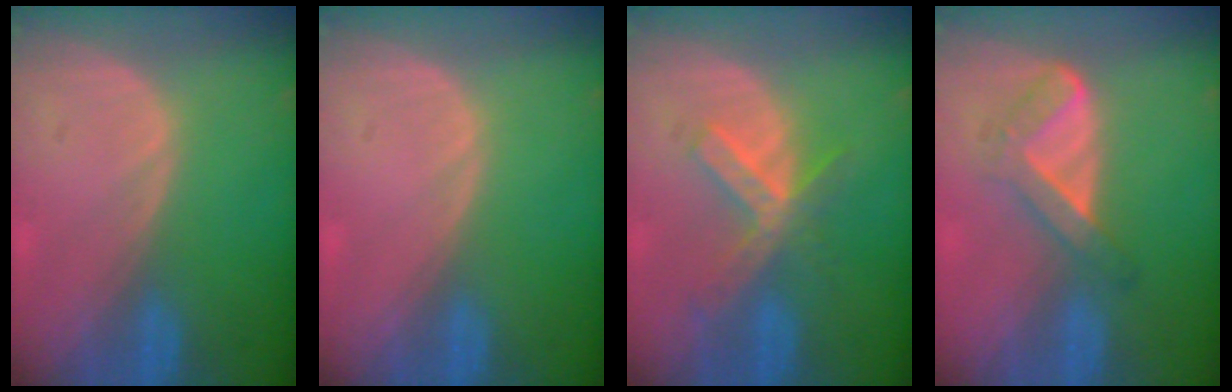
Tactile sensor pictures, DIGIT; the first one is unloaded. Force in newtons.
{"total": 0.0}
{"total": 6.0, "press": 5.7, "slide": 1.9}
{"total": 5.6, "press": 4.7, "slide": 3.0}